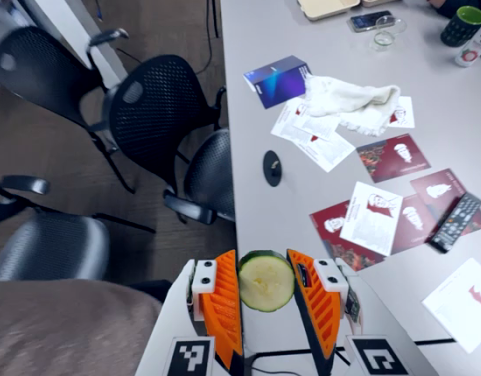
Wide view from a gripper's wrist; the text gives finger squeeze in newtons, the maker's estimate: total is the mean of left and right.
{"total": 8.9, "left": 8.6, "right": 9.2}